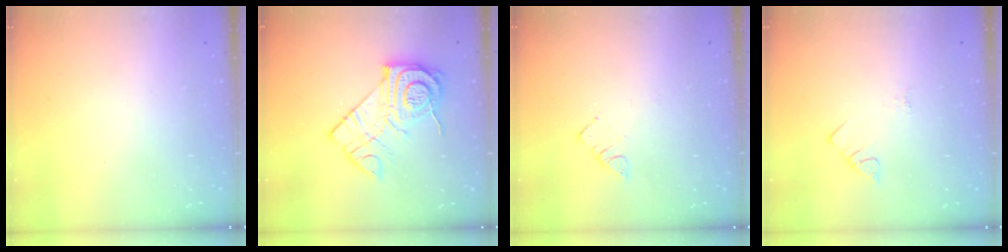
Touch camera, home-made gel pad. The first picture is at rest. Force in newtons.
{"total": 14.1, "press": 14.1, "slide": 0.3}
{"total": 3.5, "press": 3.5, "slide": 0.4}
{"total": 2.1, "press": 2.1, "slide": 0.4}